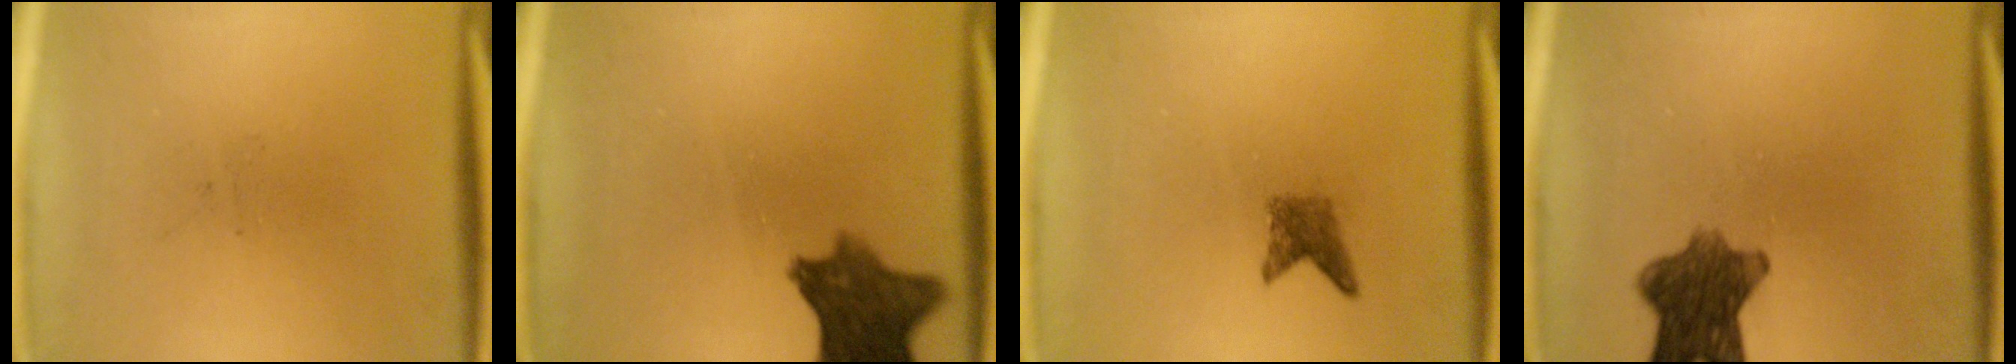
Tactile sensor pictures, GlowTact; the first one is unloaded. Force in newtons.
{"total": 9.1}
{"total": 2.0}
{"total": 8.4}